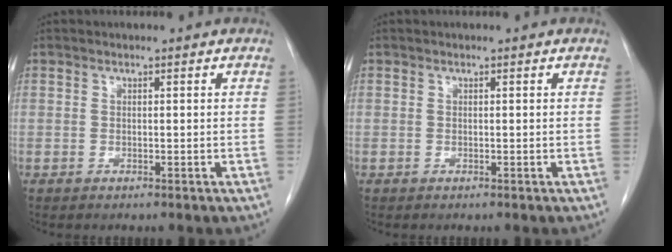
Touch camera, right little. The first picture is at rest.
{"total": 0.0}